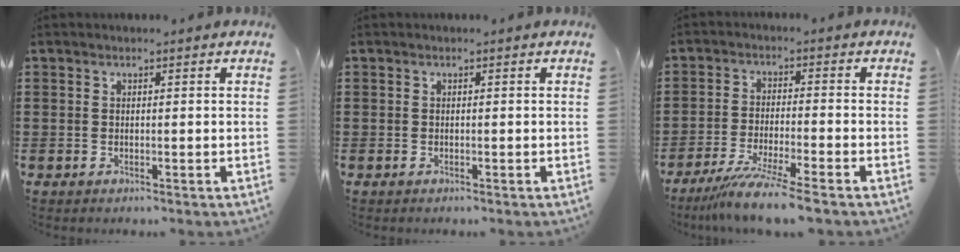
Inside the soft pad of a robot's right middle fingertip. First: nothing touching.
{"total": 0.0}
{"total": 7.1, "force": [-5.8, -0.5, 4.1], "torque": [-0.082, -0.024, -0.108]}